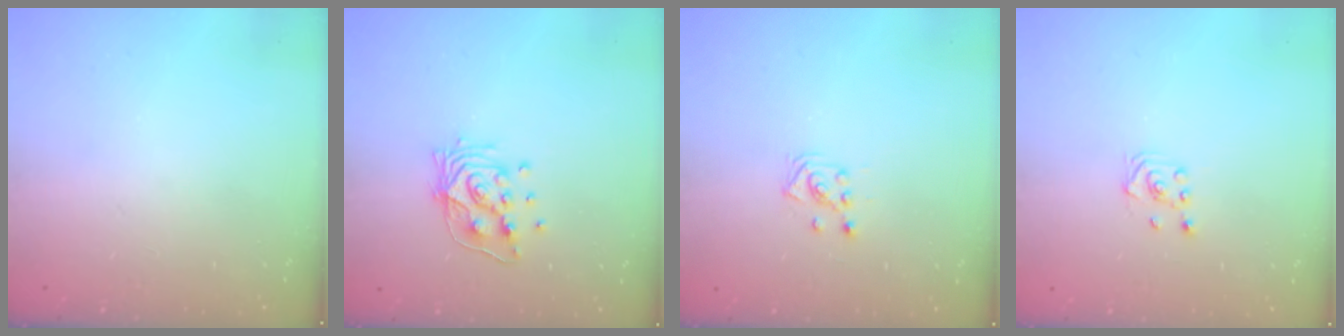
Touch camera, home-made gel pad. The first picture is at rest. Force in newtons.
{"total": 10.7, "press": 10.5, "slide": 1.7}
{"total": 2.6, "press": 2.5, "slide": 0.7}
{"total": 2.0, "press": 1.8, "slide": 0.8}